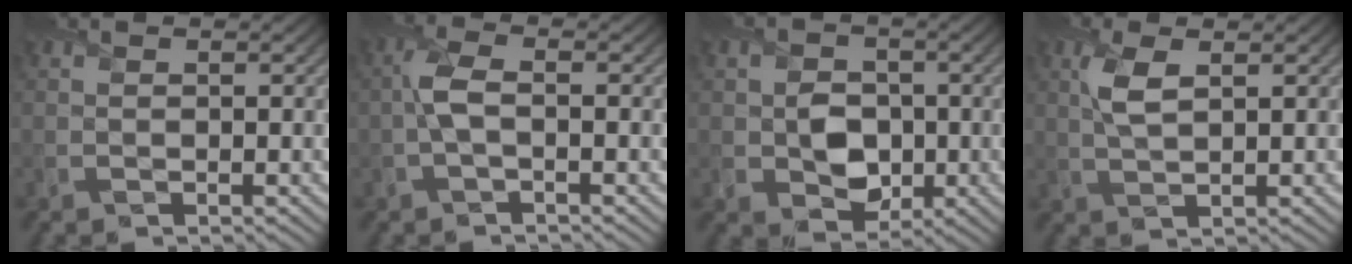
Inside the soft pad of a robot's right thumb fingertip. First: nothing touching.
{"total": 3.4, "force": [-0.5, 1.4, 3.1], "torque": [-0.072, 0.005, -0.014]}
{"total": 5.2, "force": [-0.6, 4.3, 2.8], "torque": [-0.056, -0.006, -0.015]}
{"total": 3.7, "force": [1.3, 1.4, 3.2], "torque": [-0.078, 0.003, 0.027]}